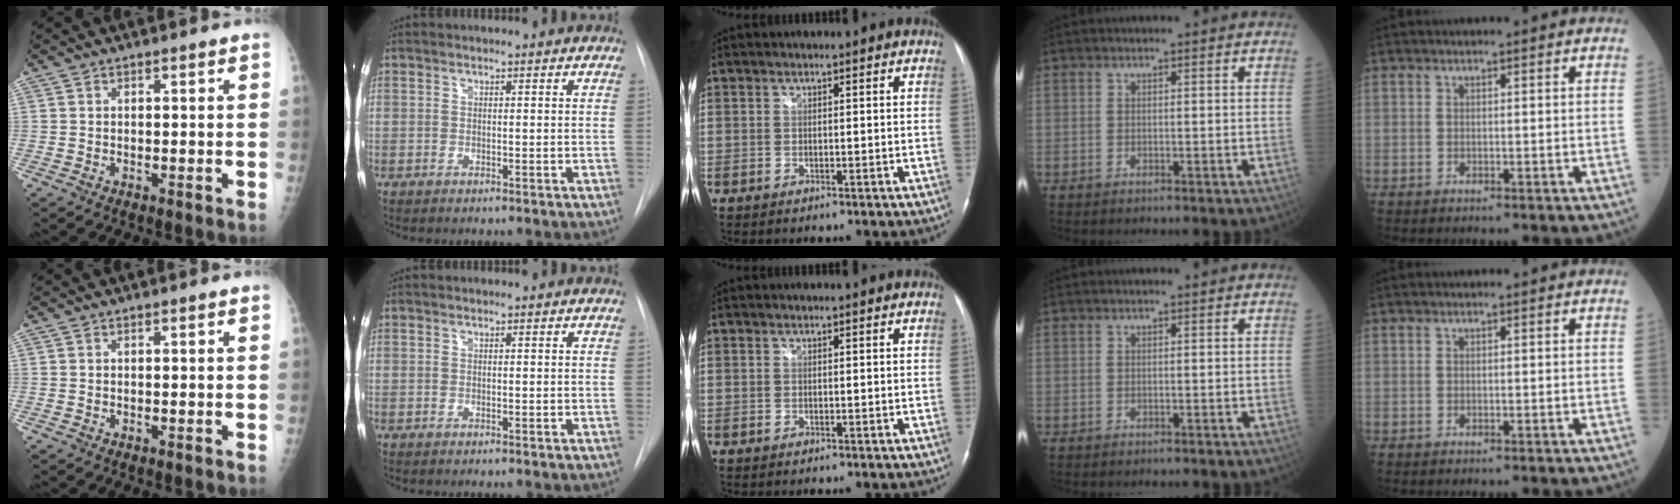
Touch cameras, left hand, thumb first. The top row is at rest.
{}